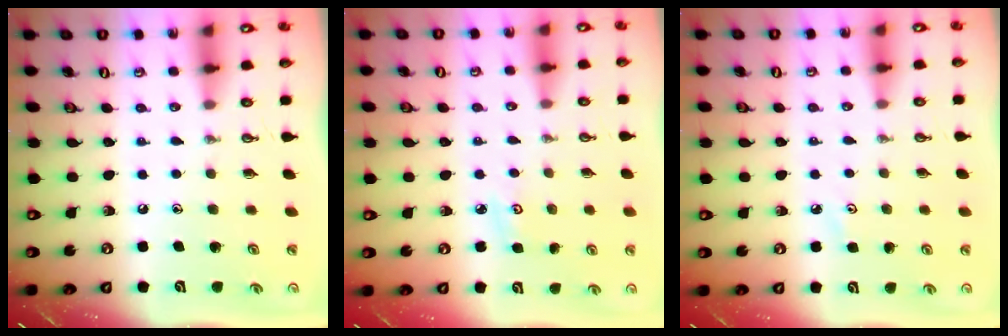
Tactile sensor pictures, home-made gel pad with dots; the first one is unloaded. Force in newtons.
{"total": 3.2, "press": 3.1, "slide": 0.4}
{"total": 2.6, "press": 2.6, "slide": 0.5}